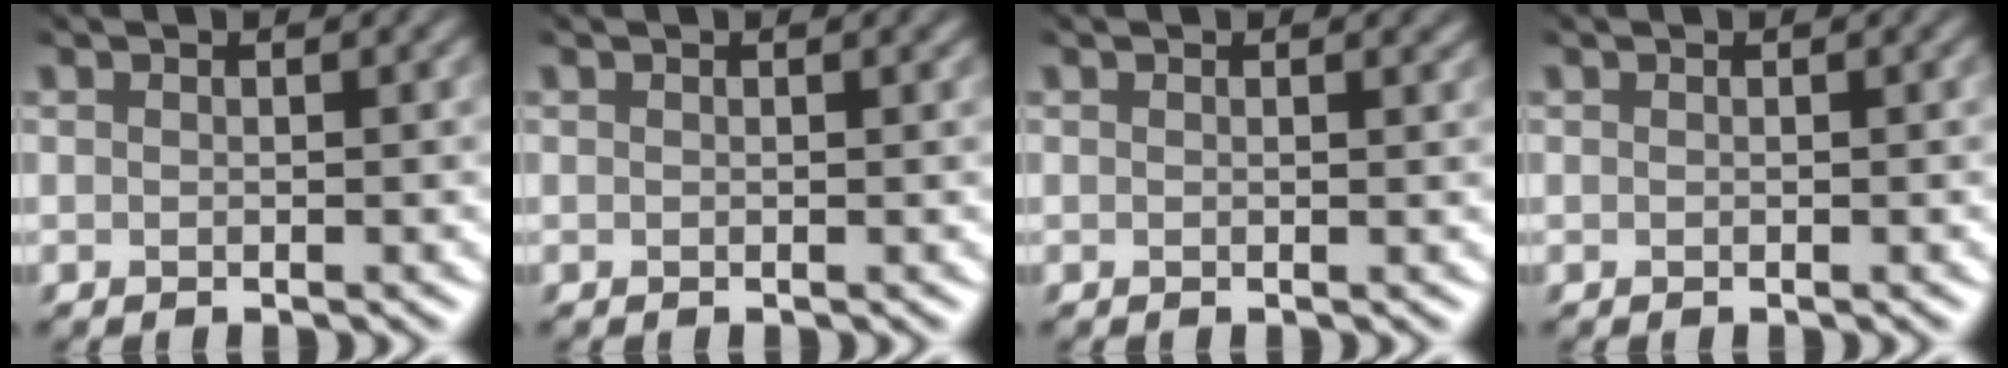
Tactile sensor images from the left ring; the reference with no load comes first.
{"total": 1.7, "force": [1.0, 0.9, 1.1], "torque": [-0.008, 0.017, 0.005]}
{"total": 1.9, "force": [1.3, 1.0, 1.0], "torque": [-0.004, 0.021, 0.008]}
{"total": 0.0}